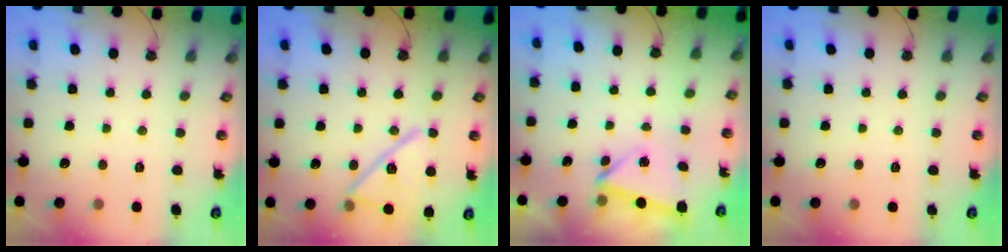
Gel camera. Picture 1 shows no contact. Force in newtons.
{"total": 14.7, "press": 14.7, "slide": 0.5}
{"total": 2.9, "press": 2.6, "slide": 1.2}
{"total": 0.0}